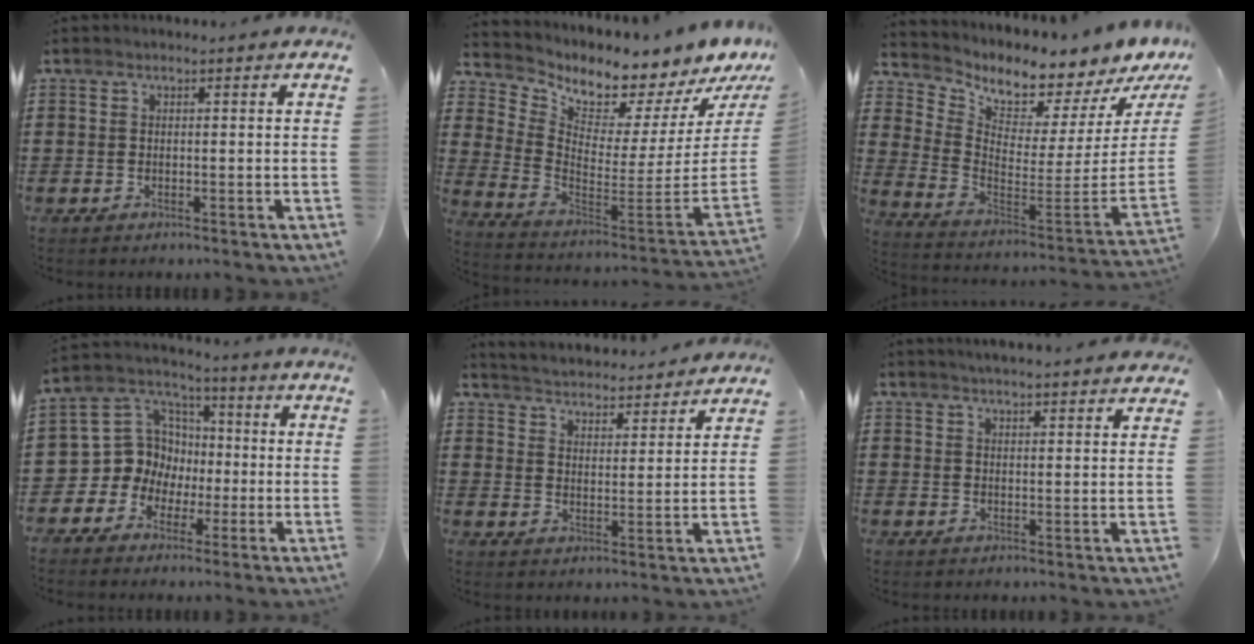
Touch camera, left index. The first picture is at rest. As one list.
[{"total": 4.5, "force": [4.3, 1.2, 1.0], "torque": [-0.046, -0.063, 0.066]}, {"total": 4.4, "force": [4.3, 0.8, 0.8], "torque": [-0.035, -0.071, 0.065]}, {"total": 9.5, "force": [-1.0, 9.3, 2.1], "torque": [-0.097, -0.005, -0.018]}, {"total": 3.7, "force": [3.7, -0.2, -0.4], "torque": [-0.017, -0.032, 0.059]}, {"total": 3.2, "force": [3.1, -0.6, 0.3], "torque": [-0.016, -0.011, 0.056]}]